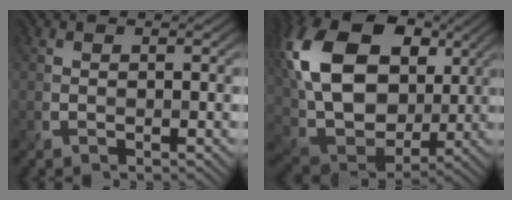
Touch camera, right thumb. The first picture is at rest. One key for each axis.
{"total": 17.4, "fx": 4.2, "fy": 12.1, "fz": 11.8, "tx": -0.275, "ty": 0.019, "tz": 0.079}